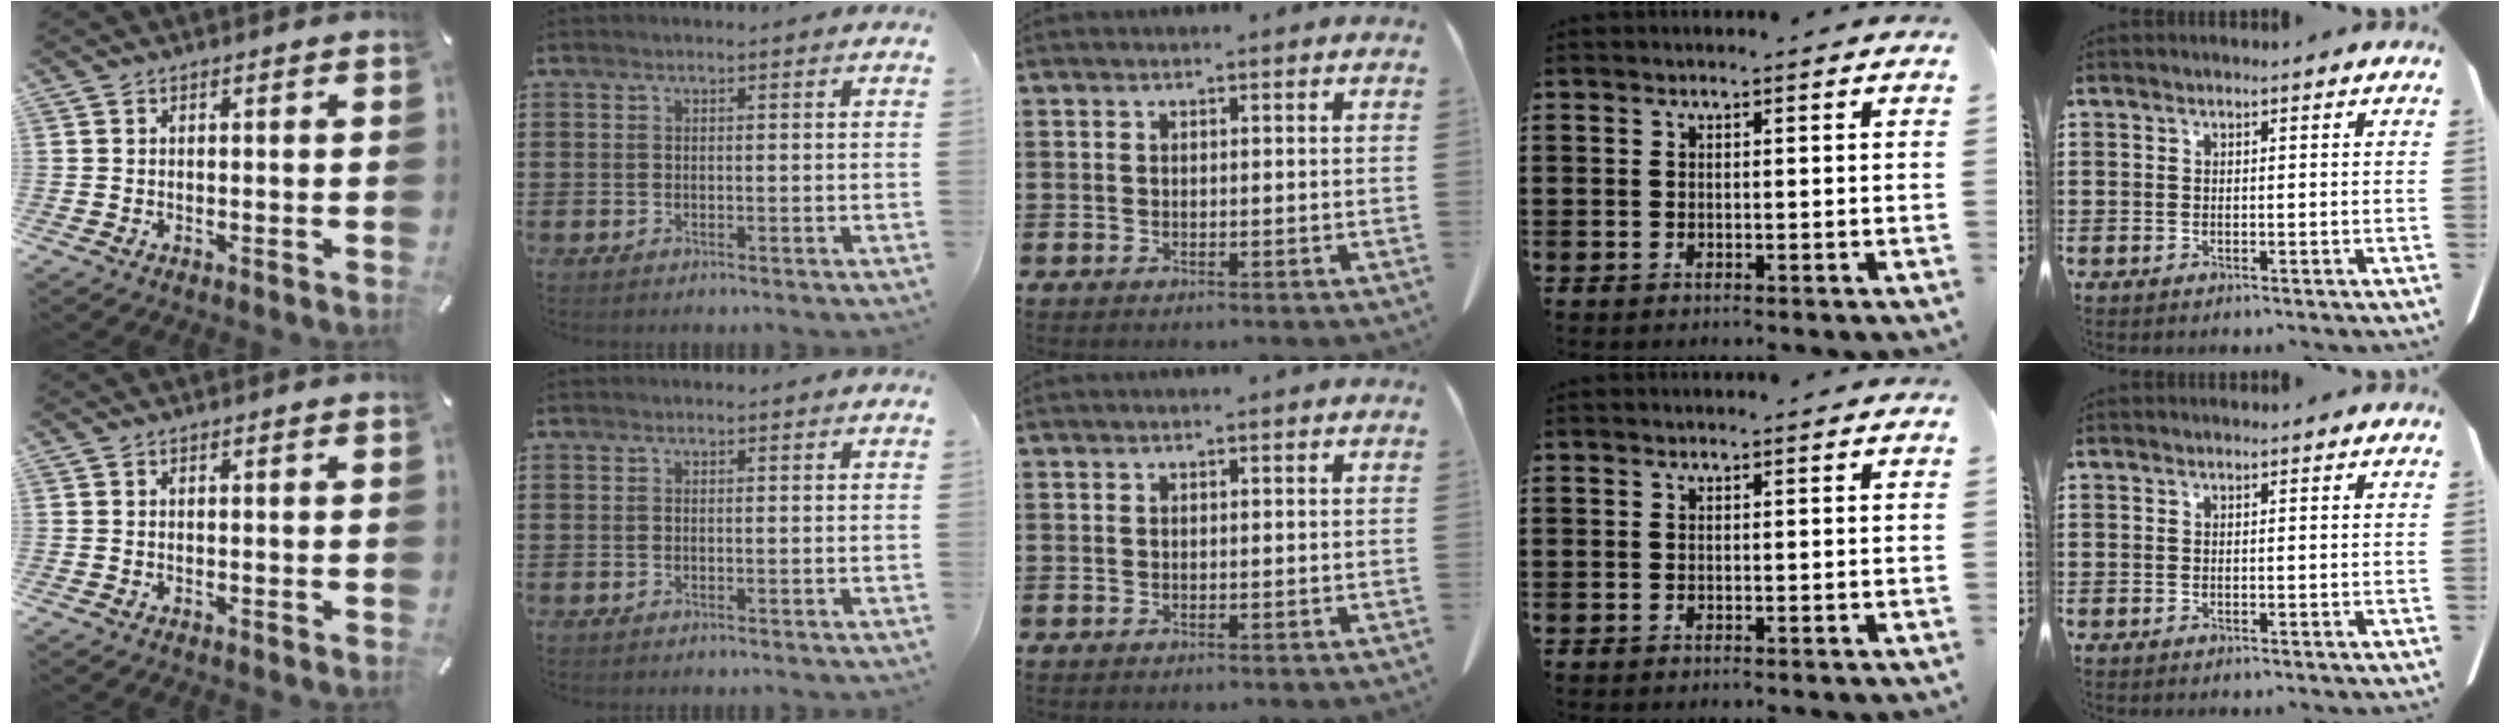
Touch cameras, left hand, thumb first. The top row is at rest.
{}